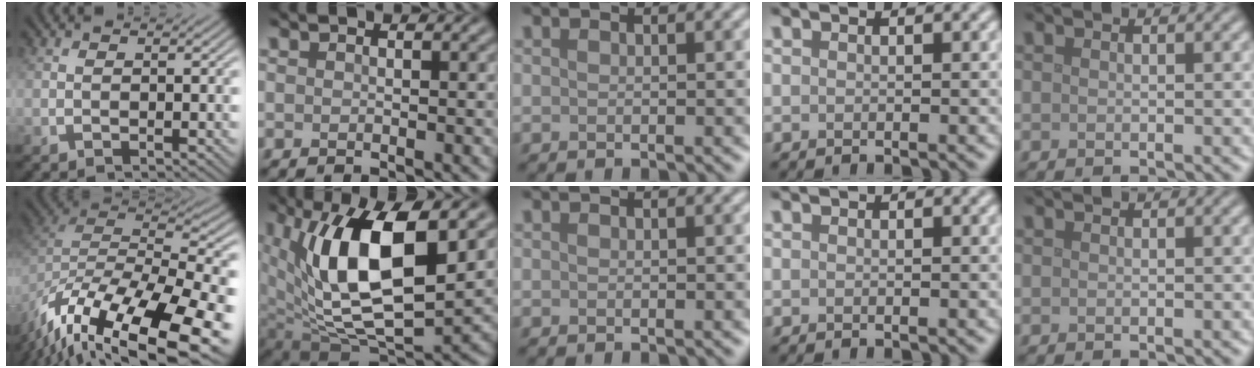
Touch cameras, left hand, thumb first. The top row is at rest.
{"thumb": {"total": 19.4, "force": [-13.1, 7.9, 11.9], "torque": [-0.209, -0.031, -0.178]}, "index": {"total": 13.0, "force": [3.4, 5.8, 11.1], "torque": [-0.186, -0.006, 0.060]}}